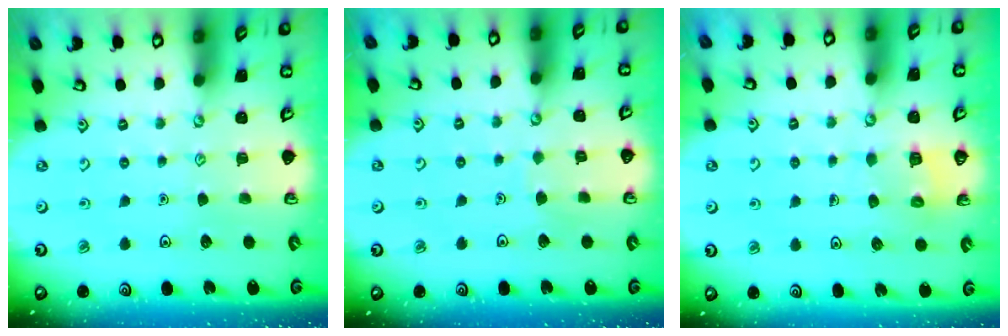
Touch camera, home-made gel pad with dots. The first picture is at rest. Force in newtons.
{"total": 2.7, "press": 2.7, "slide": 0.1}
{"total": 5.5, "press": 5.5, "slide": 0.4}